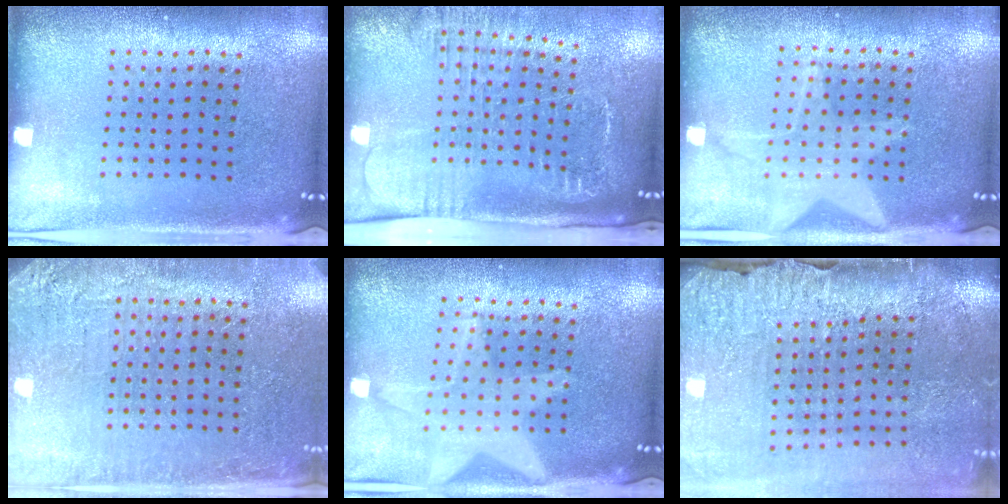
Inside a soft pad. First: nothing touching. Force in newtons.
{"total": 2.6, "press": 2.0, "slide": 1.7}
{"total": 1.5, "press": 1.5, "slide": 0.4}
{"total": 2.9, "press": 2.8, "slide": 0.5}
{"total": 1.3, "press": 1.2, "slide": 0.3}
{"total": 3.8, "press": 3.3, "slide": 1.9}